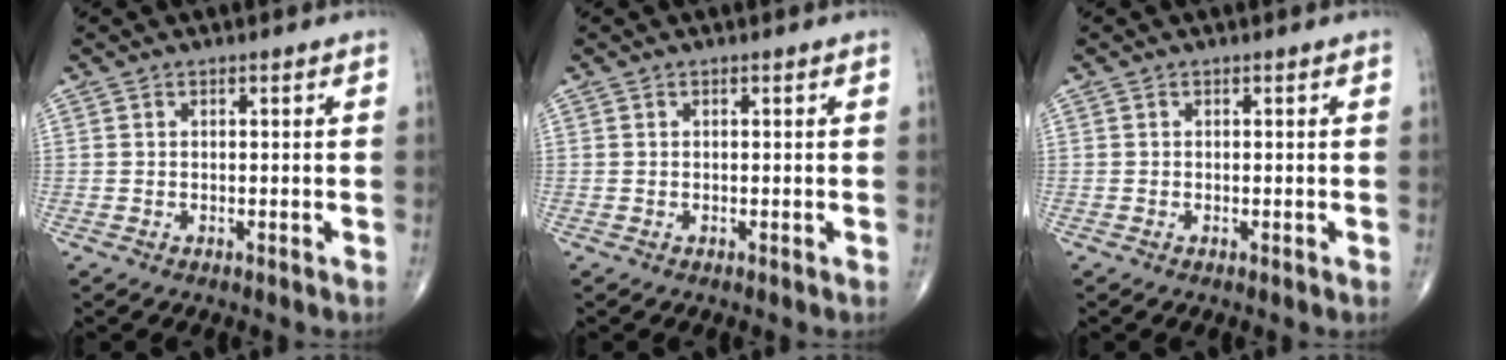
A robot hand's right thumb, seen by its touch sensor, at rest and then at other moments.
{"total": 0.0}
{"total": 0.0}